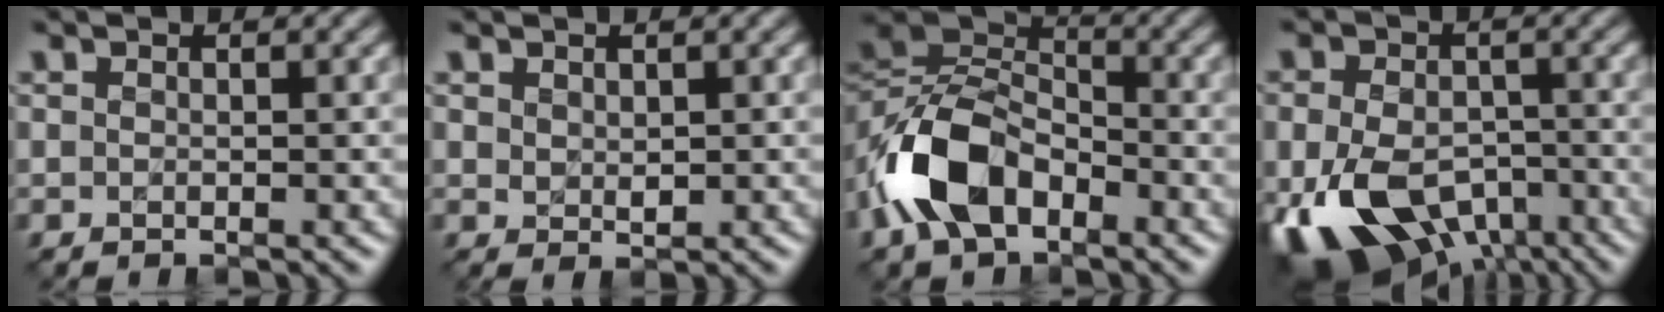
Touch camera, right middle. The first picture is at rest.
{"total": 1.1, "force": [0.4, 0.6, 0.7], "torque": [-0.013, -0.004, 0.014]}
{"total": 8.8, "force": [-3.8, 5.6, 5.7], "torque": [-0.116, 0.011, -0.087]}
{"total": 12.8, "force": [-5.3, 8.2, 8.3], "torque": [-0.167, -0.039, -0.085]}